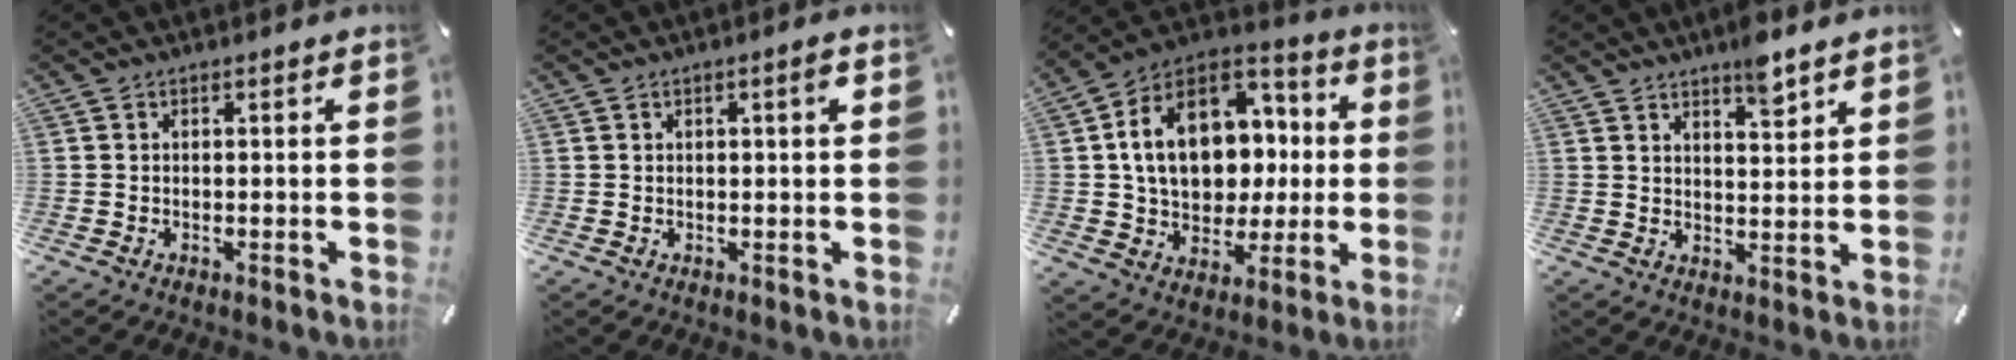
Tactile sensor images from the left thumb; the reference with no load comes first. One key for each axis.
{"total": 1.7, "fx": 0.7, "fy": 0.4, "fz": 1.5, "tx": -0.031, "ty": 0.003, "tz": 0.010}
{"total": 17.9, "fx": 2.2, "fy": 14.2, "fz": 10.7, "tx": -0.185, "ty": -0.002, "tz": 0.048}
{"total": 6.1, "fx": 5.1, "fy": 1.6, "fz": 3.0, "tx": -0.029, "ty": -0.038, "tz": 0.086}